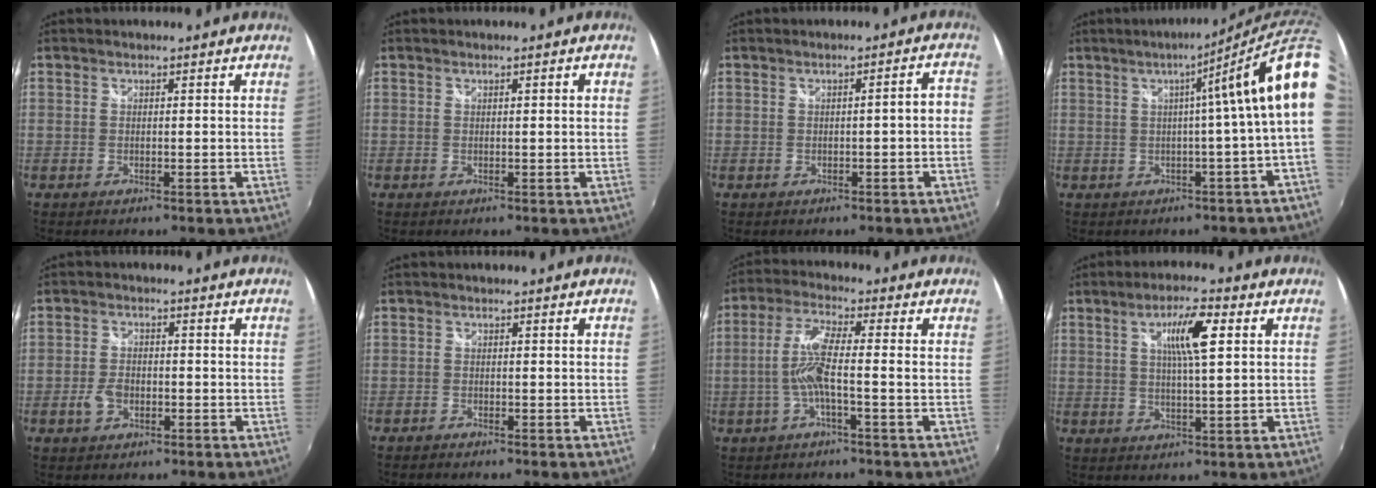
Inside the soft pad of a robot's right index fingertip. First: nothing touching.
{"total": 1.2, "force": [0.3, -0.1, 1.2], "torque": [-0.015, 0.003, 0.004]}
{"total": 2.9, "force": [-1.0, 0.4, 2.6], "torque": [-0.040, 0.012, -0.005]}
{"total": 11.3, "force": [4.2, -2.2, 10.2], "torque": [-0.133, 0.003, 0.054]}
{"total": 3.8, "force": [-1.4, 2.4, 2.5], "torque": [-0.060, 0.006, -0.022]}
{"total": 1.2, "force": [-1.1, 0.3, 0.2], "torque": [-0.014, -0.003, -0.023]}
{"total": 6.7, "force": [-1.3, 0.1, 6.6], "torque": [-0.148, 0.009, -0.023]}
{"total": 7.8, "force": [2.5, 1.2, 7.3], "torque": [-0.124, 0.006, 0.042]}